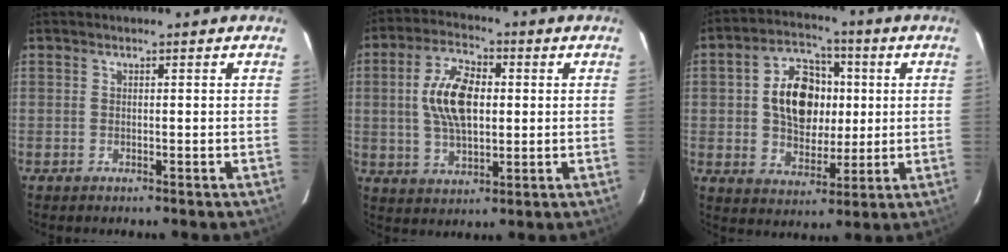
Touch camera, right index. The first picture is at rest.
{"total": 11.5, "force": [1.2, 6.1, 9.7], "torque": [-0.185, 0.014, 0.025]}
{"total": 12.7, "force": [1.7, 9.1, 8.7], "torque": [-0.161, 0.033, 0.038]}